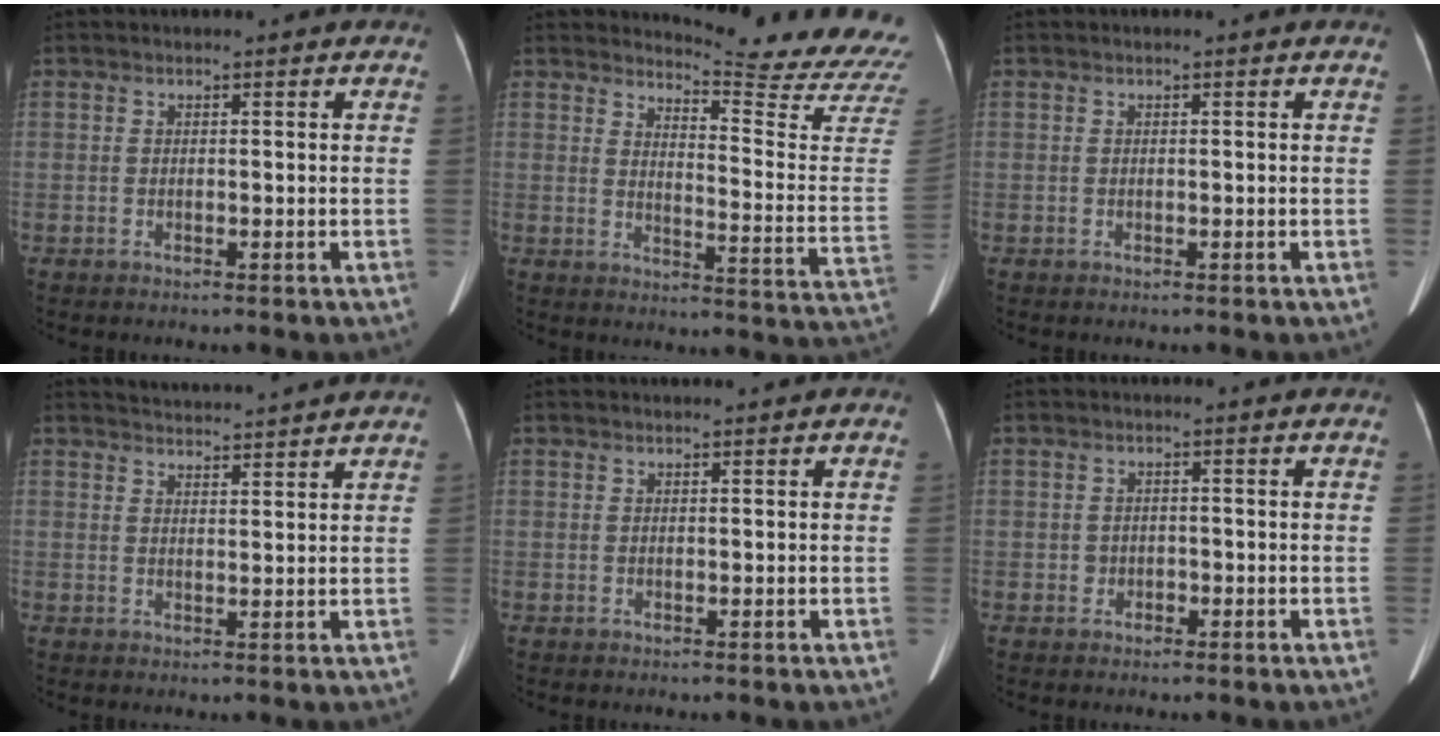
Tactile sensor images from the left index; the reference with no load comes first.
{"total": 17.6, "force": [17.4, -1.5, 2.4], "torque": [-0.035, -0.164, 0.186]}
{"total": 0.0}
{"total": 6.3, "force": [6.2, -0.4, 0.7], "torque": [-0.016, 0.020, 0.085]}
{"total": 1.3, "force": [1.1, 0.3, 0.7], "torque": [-0.011, 0.018, 0.016]}
{"total": 1.4, "force": [-1.2, 0.8, -0.3], "torque": [0.007, -0.011, -0.017]}